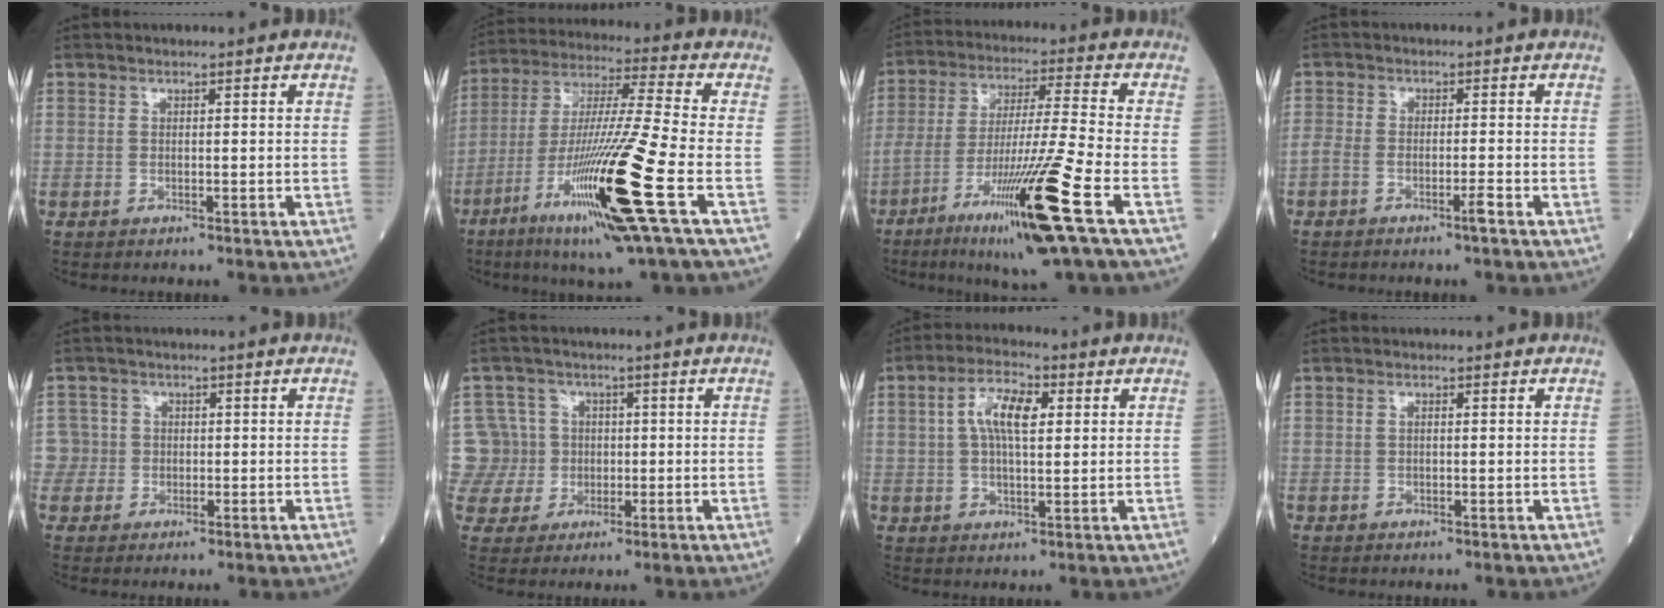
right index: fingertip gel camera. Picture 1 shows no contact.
{"total": 19.9, "force": [-7.8, -0.8, 18.3], "torque": [-0.359, -0.038, -0.148]}
{"total": 17.1, "force": [-8.1, -1.2, 15.0], "torque": [-0.286, -0.037, -0.145]}
{"total": 2.8, "force": [-1.8, 0.1, 2.2], "torque": [-0.046, 0.002, -0.036]}
{"total": 3.2, "force": [-0.2, 3.2, -0.4], "torque": [0.024, 0.011, -0.009]}
{"total": 7.2, "force": [0.4, 7.2, 0.2], "torque": [-0.004, 0.023, 0.015]}
{"total": 7.6, "force": [2.0, 2.8, 6.8], "torque": [-0.130, 0.015, 0.034]}
{"total": 0.6, "force": [0.1, 0.3, 0.5], "torque": [-0.010, 0.003, 0.002]}